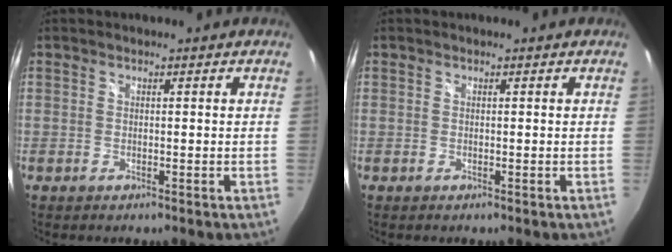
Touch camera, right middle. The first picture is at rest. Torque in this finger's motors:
{"motor_torque": [0.05, -0.13, -0.01, 0.00]}